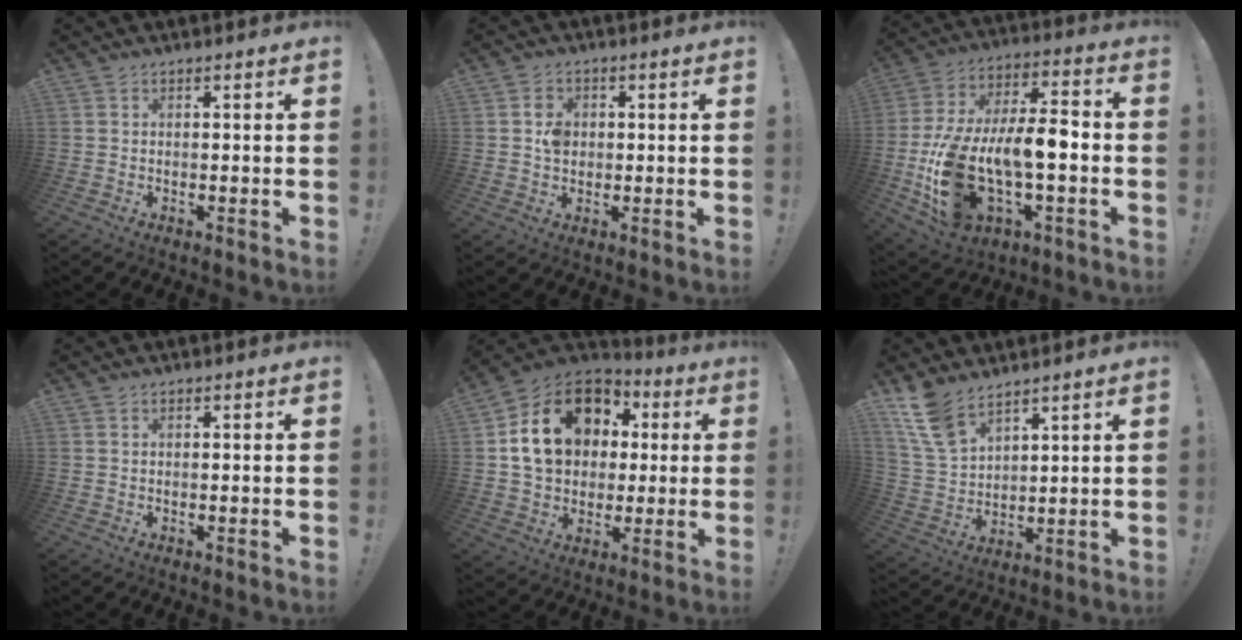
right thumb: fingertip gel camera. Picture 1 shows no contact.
{"total": 4.5, "force": [0.3, 3.8, 2.4], "torque": [-0.031, 0.002, 0.003]}
{"total": 21.3, "force": [-4.8, 11.4, 17.3], "torque": [-0.355, 0.019, -0.066]}
{"total": 0.0}
{"total": 20.2, "force": [5.2, 15.8, 11.5], "torque": [-0.176, -0.003, 0.114]}
{"total": 11.0, "force": [8.2, 5.1, 5.2], "torque": [-0.109, -0.039, 0.164]}